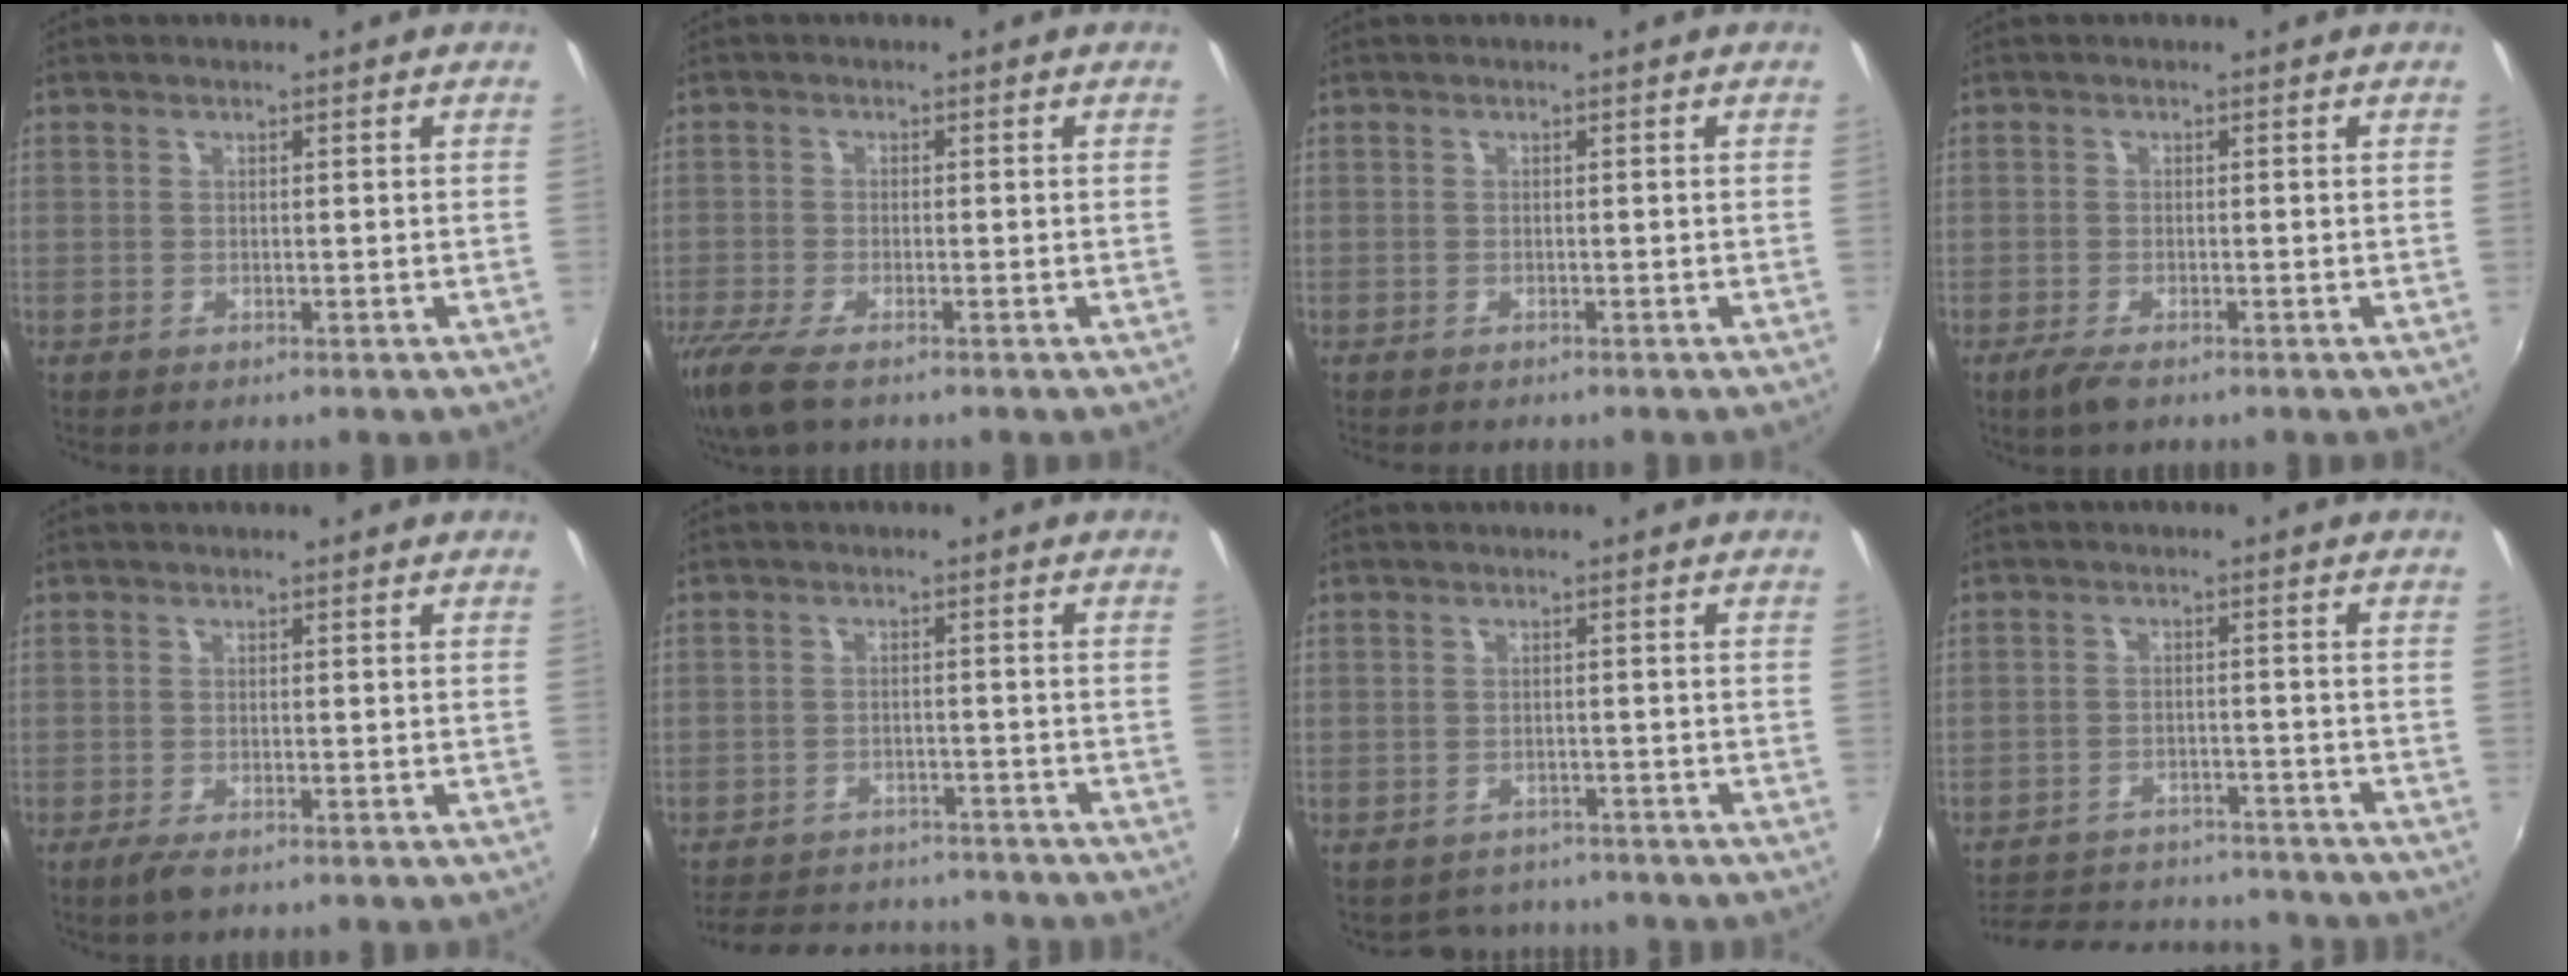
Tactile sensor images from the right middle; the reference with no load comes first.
{"total": 7.6, "force": [-5.6, 1.5, 5.0], "torque": [-0.124, -0.035, -0.108]}
{"total": 1.4, "force": [-1.3, 0.1, 0.5], "torque": [-0.014, -0.008, -0.017]}
{"total": 2.9, "force": [-2.0, 0.8, 1.9], "torque": [-0.045, -0.010, -0.039]}
{"total": 2.3, "force": [-1.5, 0.7, 1.6], "torque": [-0.033, -0.010, -0.028]}
{"total": 13.3, "force": [-11.4, 5.4, 4.1], "torque": [-0.107, 0.033, -0.152]}
{"total": 4.6, "force": [-4.1, 2.1, 0.3], "torque": [-0.017, 0.004, -0.058]}
{"total": 18.8, "force": [-16.5, 6.1, 6.8], "torque": [-0.154, 0.008, -0.218]}